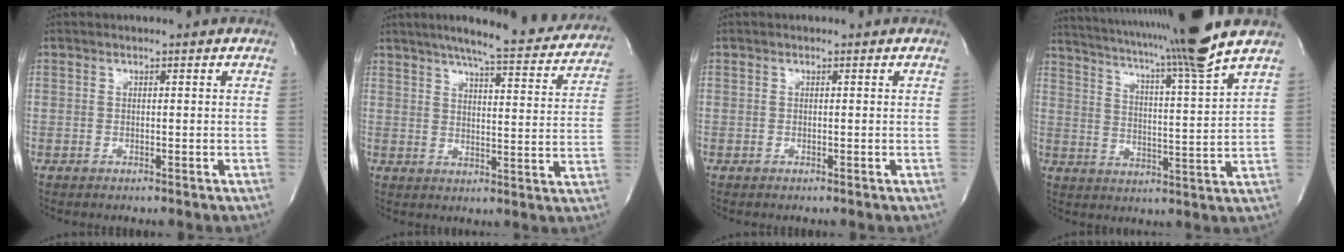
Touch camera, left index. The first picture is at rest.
{"total": 20.9, "force": [18.4, 2.6, 9.6], "torque": [-0.136, -0.023, 0.221]}
{"total": 0.0}
{"total": 18.3, "force": [15.2, -2.0, 10.0], "torque": [-0.175, -0.035, 0.215]}